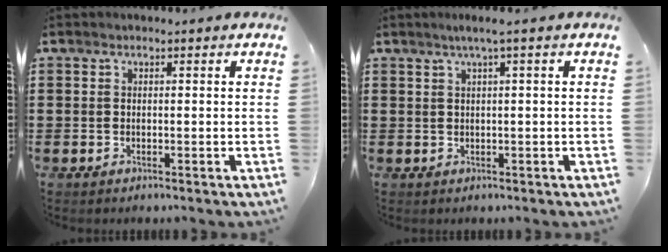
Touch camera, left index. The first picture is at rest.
{"total": 1.7, "force": [0.6, -0.3, 1.6], "torque": [-0.029, -0.004, 0.009]}